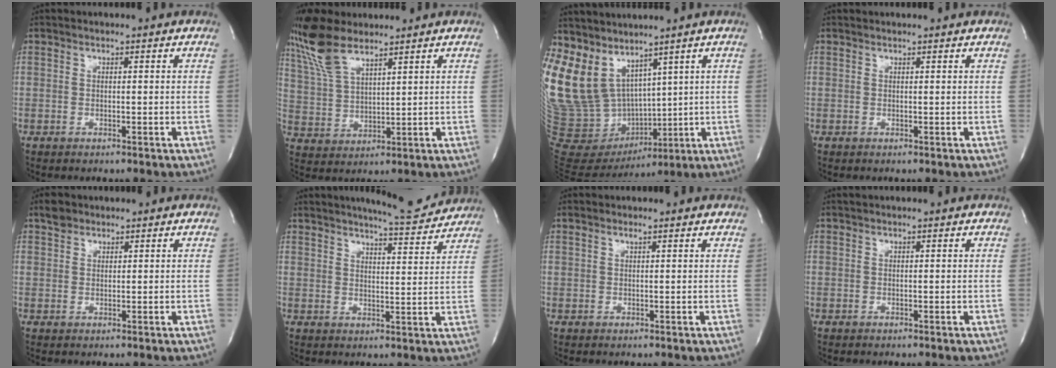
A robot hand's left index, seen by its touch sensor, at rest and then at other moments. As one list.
[{"total": 9.3, "force": [7.3, 2.6, 5.1], "torque": [-0.120, 0.014, 0.155]}, {"total": 19.6, "force": [11.9, 12.7, 9.1], "torque": [-0.241, 0.022, 0.263]}, {"total": 1.2, "force": [1.2, 0.0, 0.2], "torque": [-0.007, 0.011, 0.018]}, {"total": 2.0, "force": [1.4, 1.3, 0.3], "torque": [-0.005, 0.007, 0.023]}, {"total": 9.4, "force": [9.0, 0.6, 2.4], "torque": [-0.033, -0.023, 0.114]}, {"total": 1.0, "force": [0.9, 0.2, 0.3], "torque": [-0.013, 0.009, 0.017]}, {"total": 1.6, "force": [1.4, 0.1, 0.7], "torque": [-0.008, 0.023, 0.022]}]